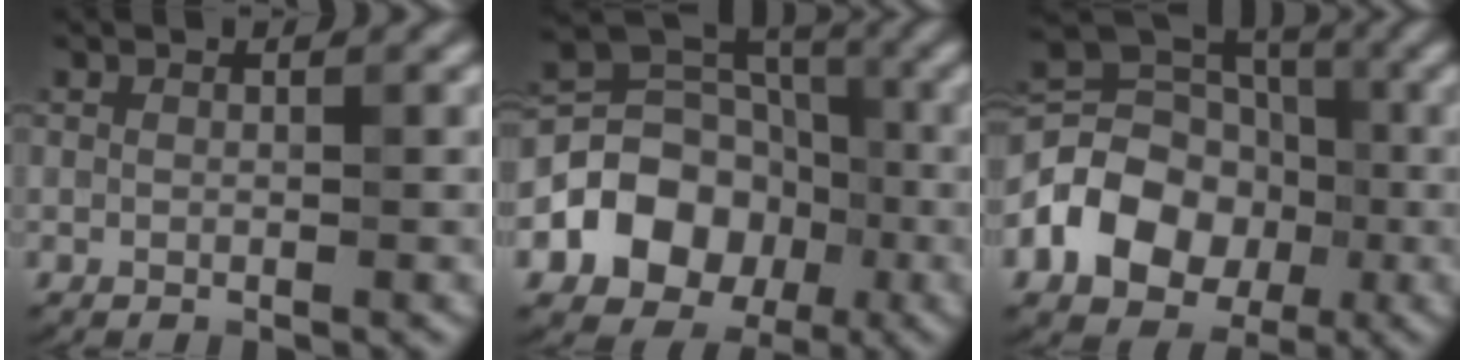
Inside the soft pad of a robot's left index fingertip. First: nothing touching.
{"total": 8.0, "force": [-2.4, 6.5, 4.0], "torque": [-0.053, 0.001, -0.056]}
{"total": 8.6, "force": [-2.6, 6.7, 4.8], "torque": [-0.082, 0.001, -0.062]}